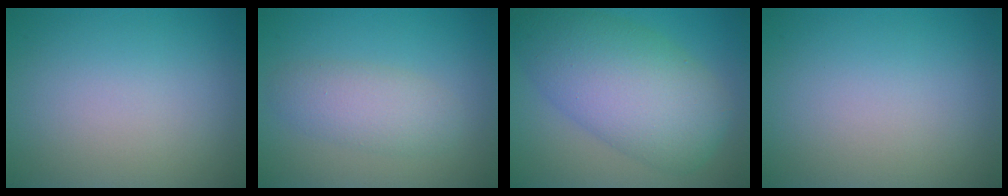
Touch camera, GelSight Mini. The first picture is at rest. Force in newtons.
{"total": 3.2, "press": 3.2, "slide": 0.2}
{"total": 9.5, "press": 9.4, "slide": 0.3}
{"total": 0.0}